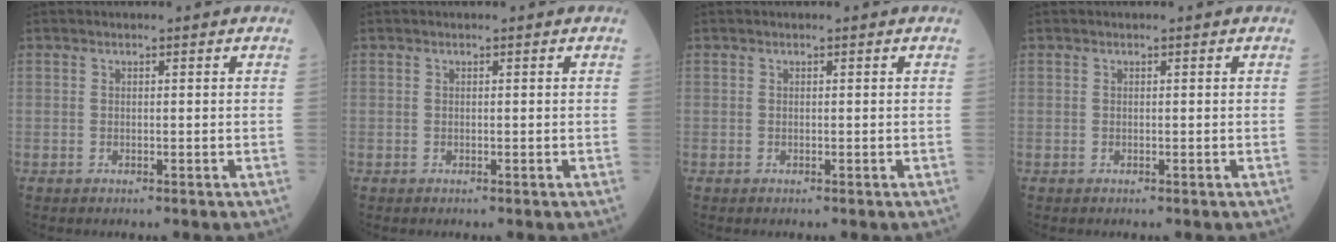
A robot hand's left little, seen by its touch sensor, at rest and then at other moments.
{"total": 0.0}
{"total": 0.0}
{"total": 0.0}